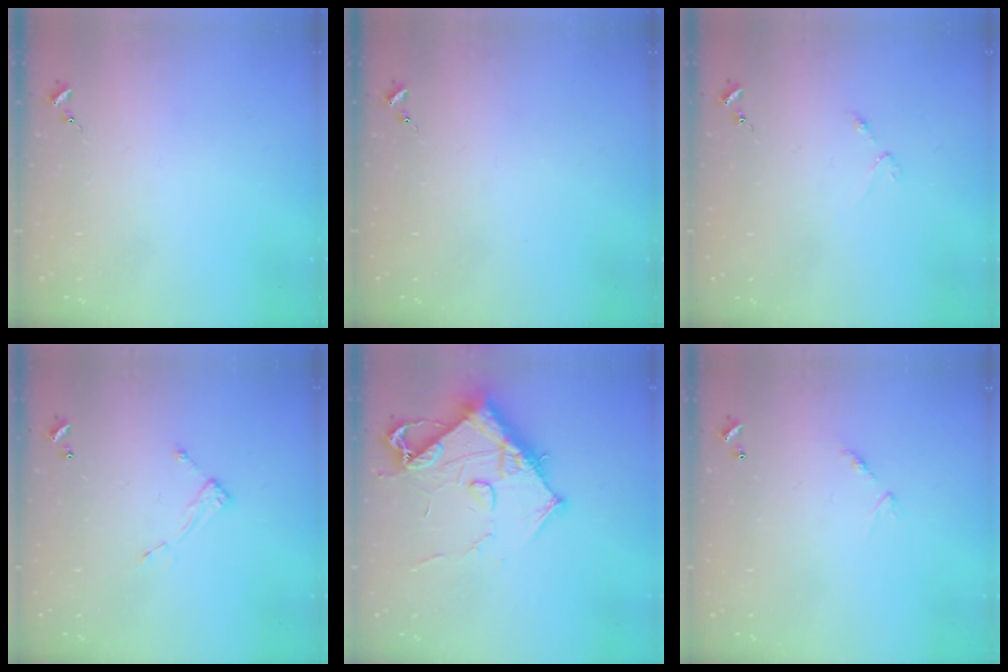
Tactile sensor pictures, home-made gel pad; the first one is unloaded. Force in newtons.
{"total": 0.0}
{"total": 2.5, "press": 2.4, "slide": 0.4}
{"total": 6.1, "press": 6.1, "slide": 0.2}
{"total": 13.1, "press": 13.1, "slide": 1.4}
{"total": 6.9, "press": 6.8, "slide": 0.6}